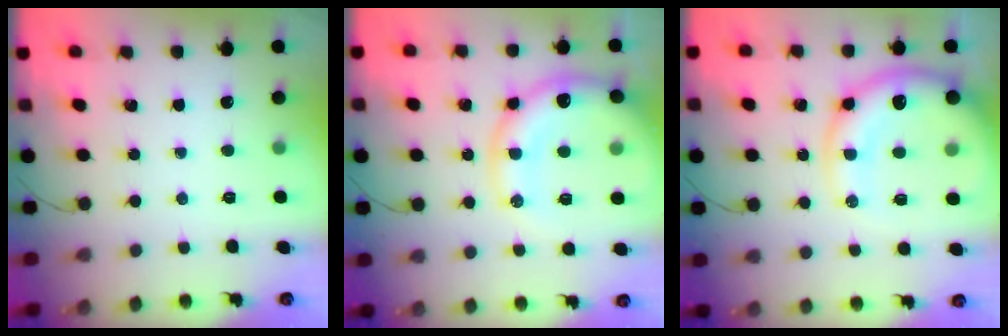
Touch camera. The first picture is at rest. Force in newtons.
{"total": 18.3, "press": 17.8, "slide": 4.0}
{"total": 16.2, "press": 15.6, "slide": 4.3}